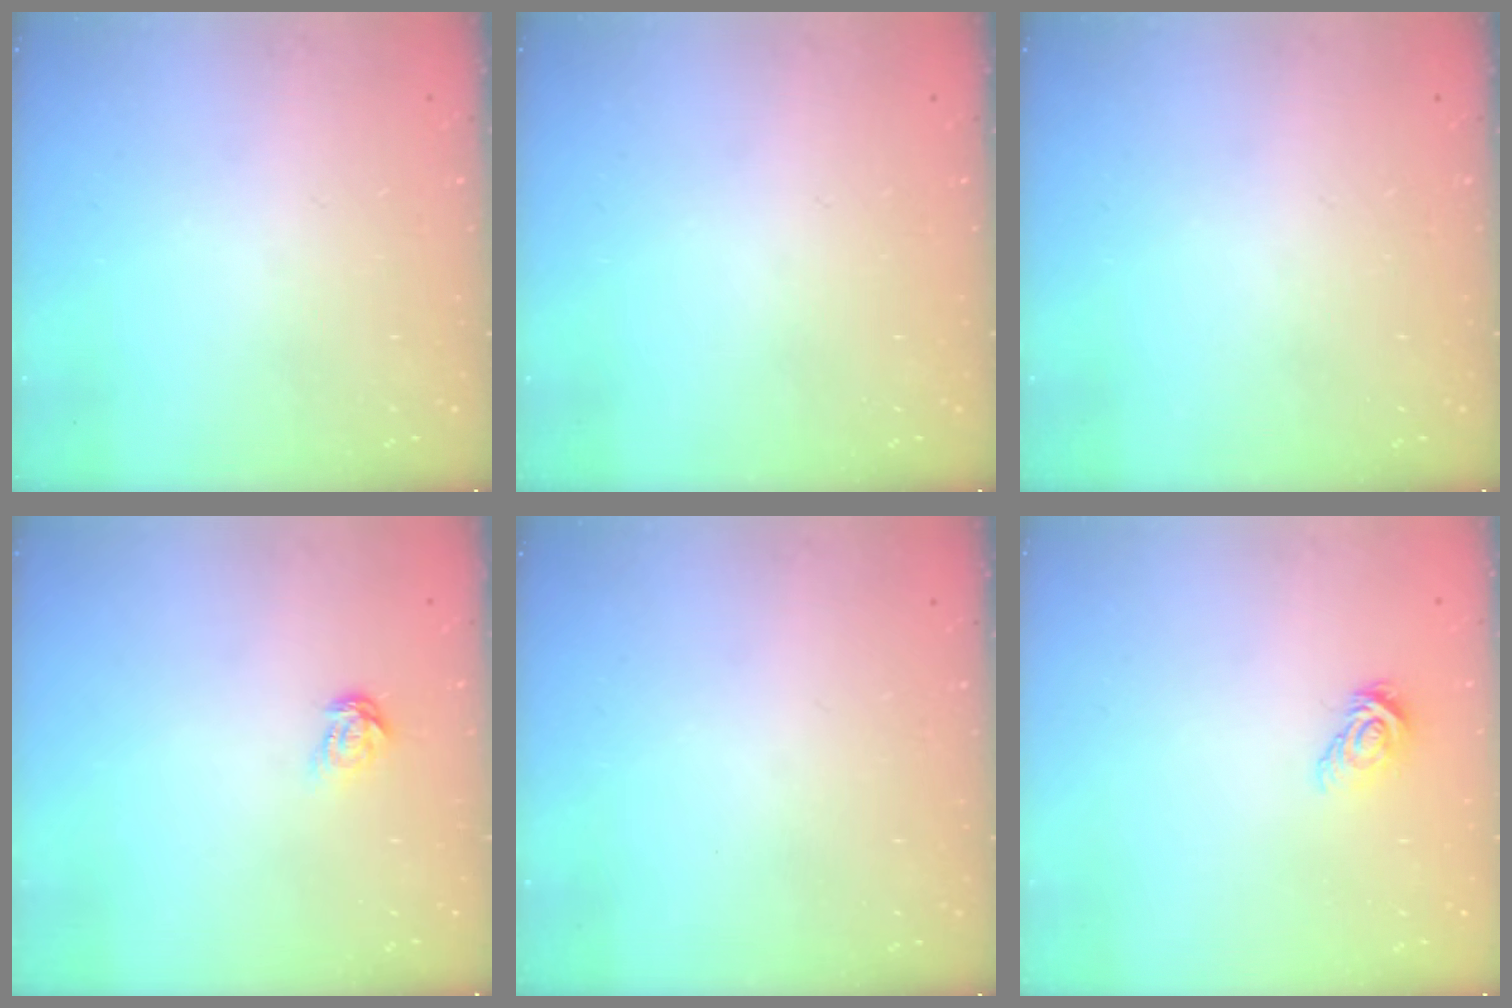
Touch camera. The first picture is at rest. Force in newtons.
{"total": 0.0}
{"total": 0.0}
{"total": 5.0, "press": 5.0, "slide": 0.4}
{"total": 0.0}
{"total": 6.7, "press": 6.7, "slide": 0.2}